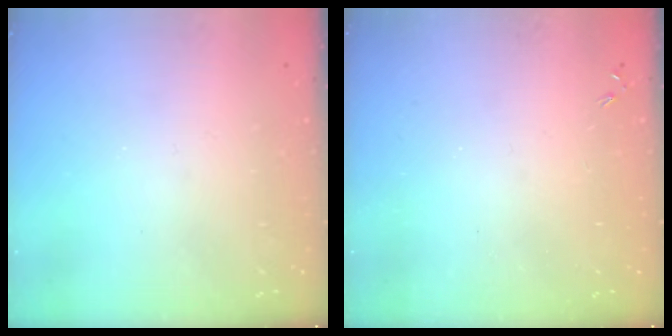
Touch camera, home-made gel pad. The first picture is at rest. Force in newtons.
{"total": 0.0}